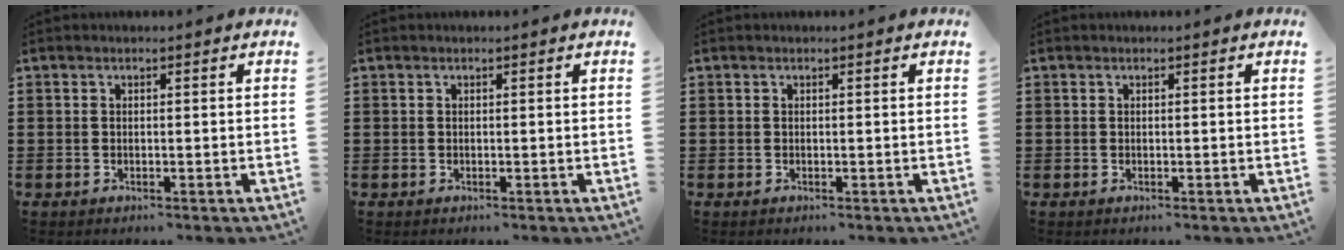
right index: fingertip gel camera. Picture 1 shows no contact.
{"total": 0.0}
{"total": 0.0}
{"total": 0.0}